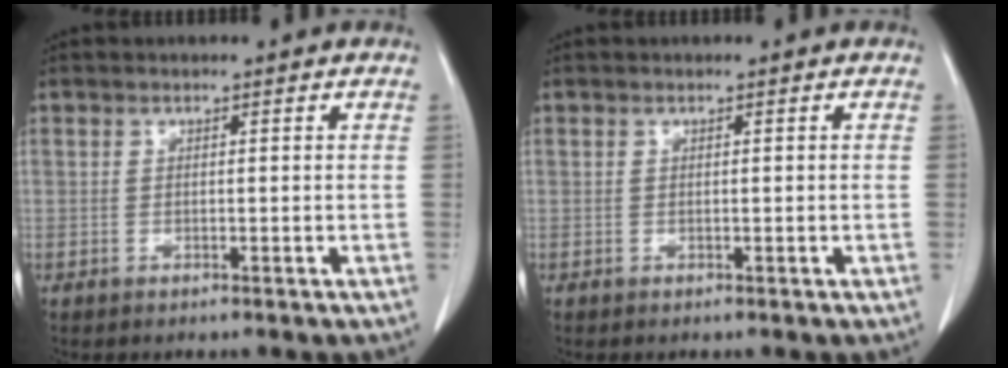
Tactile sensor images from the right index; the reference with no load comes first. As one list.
[{"total": 0.0}]